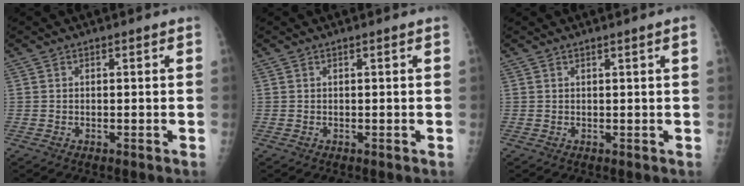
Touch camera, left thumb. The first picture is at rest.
{"total": 0.0}
{"total": 1.1, "force": [0.5, -0.4, 0.9], "torque": [-0.022, -0.005, 0.014]}